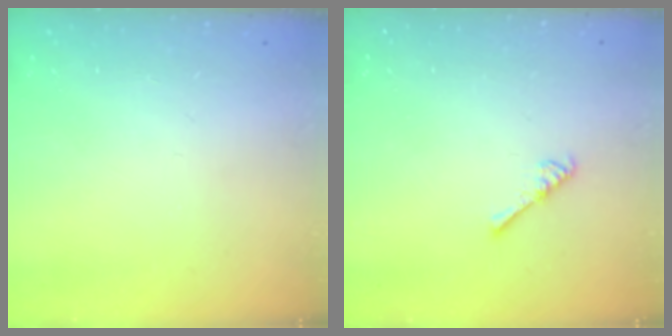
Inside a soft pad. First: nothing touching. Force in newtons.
{"total": 2.7, "press": 2.6, "slide": 0.4}